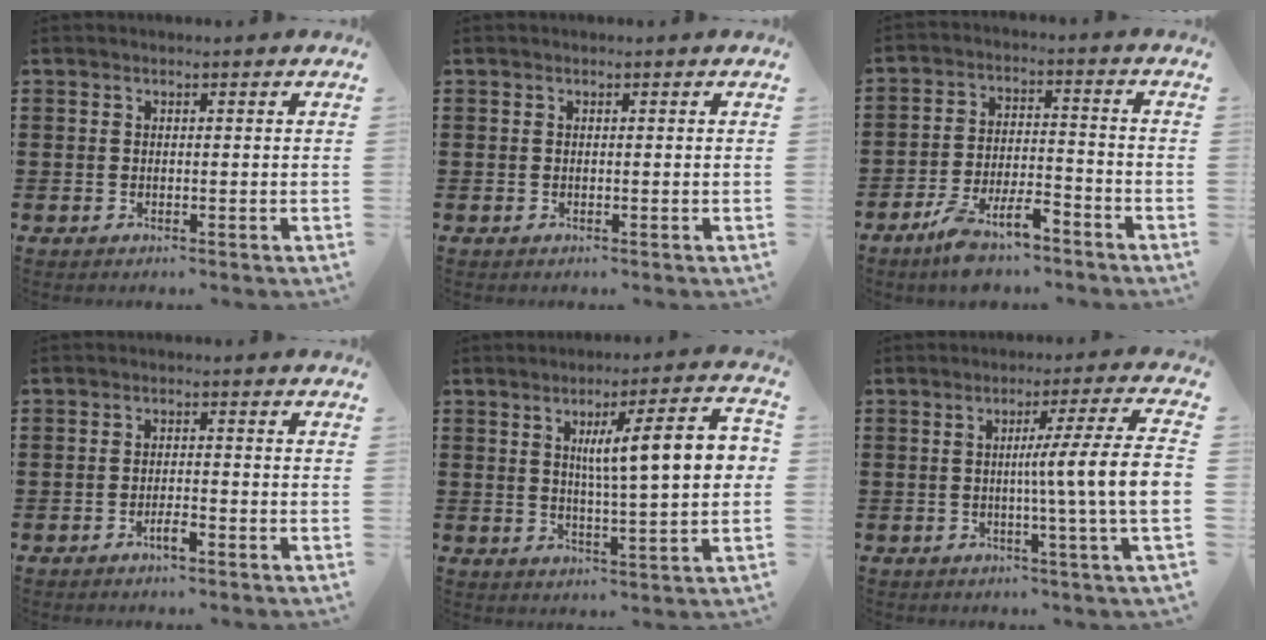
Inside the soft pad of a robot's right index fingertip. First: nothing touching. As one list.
[{"total": 0.0}, {"total": 6.8, "force": [-5.3, 1.9, 3.8], "torque": [-0.081, 0.008, -0.101]}, {"total": 2.6, "force": [-1.7, 0.4, 1.9], "torque": [-0.033, 0.000, -0.032]}, {"total": 11.0, "force": [2.5, 1.5, 10.6], "torque": [-0.182, 0.005, 0.034]}, {"total": 9.3, "force": [-0.4, -0.9, 9.2], "torque": [-0.151, -0.016, -0.019]}]